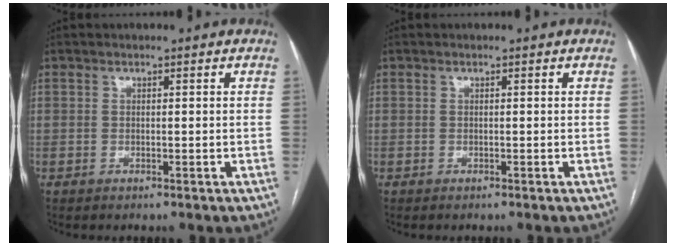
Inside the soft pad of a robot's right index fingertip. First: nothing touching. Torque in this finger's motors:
{"motor_torque": [0.20, 0.05, -0.01, 0.01]}